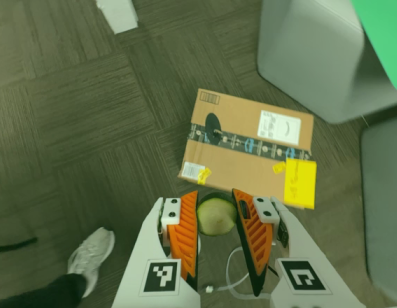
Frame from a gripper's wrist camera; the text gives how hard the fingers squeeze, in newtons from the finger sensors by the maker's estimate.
{"total": 11.1, "left": 12.2, "right": 10.1}